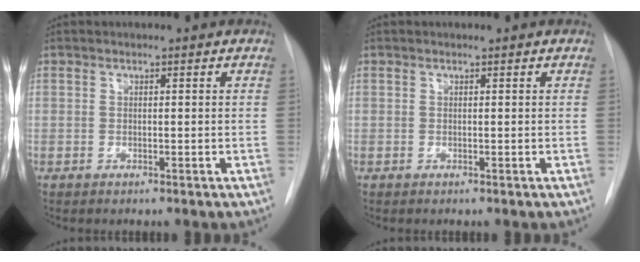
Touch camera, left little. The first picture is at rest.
{"total": 0.0}